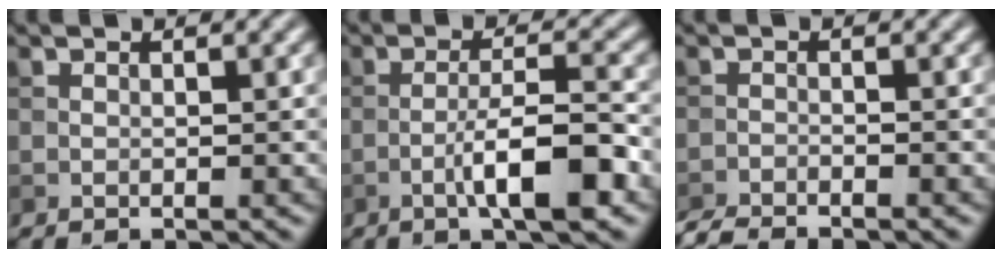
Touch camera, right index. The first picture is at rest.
{"total": 5.9, "force": [-2.4, 1.1, 5.3], "torque": [-0.088, 0.010, -0.040]}
{"total": 2.6, "force": [-2.6, 0.1, 0.7], "torque": [-0.016, -0.006, -0.053]}